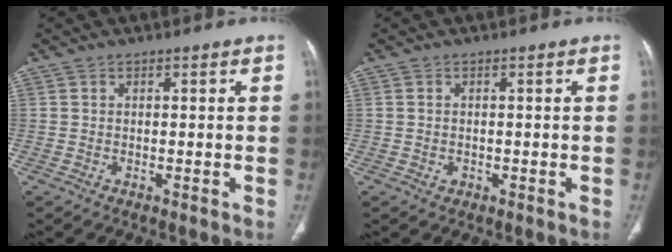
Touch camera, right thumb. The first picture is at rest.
{"total": 1.1, "force": [-0.2, 0.9, 0.5], "torque": [-0.008, 0.002, -0.001]}